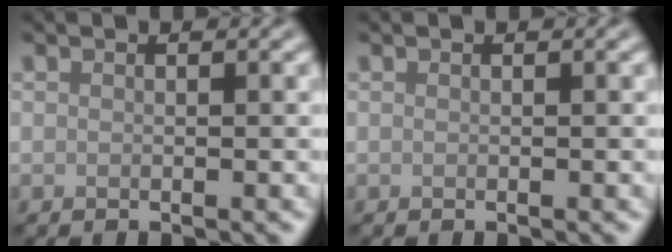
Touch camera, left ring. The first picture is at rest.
{"total": 0.0}